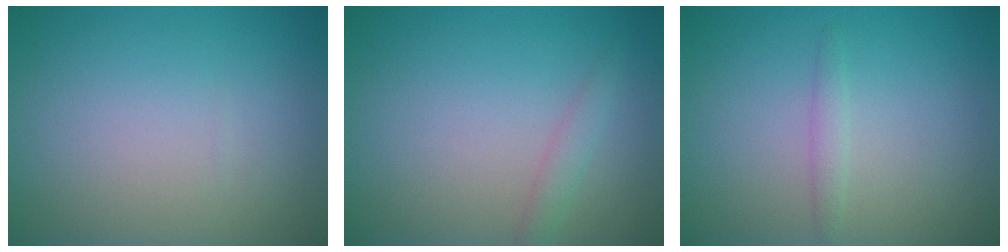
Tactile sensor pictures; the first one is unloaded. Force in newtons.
{"total": 1.3, "press": 1.3, "slide": 0.1}
{"total": 1.0, "press": 0.9, "slide": 0.2}